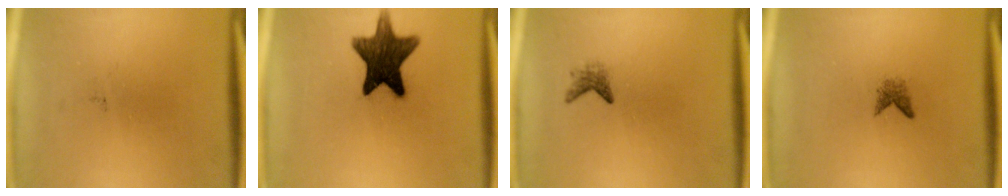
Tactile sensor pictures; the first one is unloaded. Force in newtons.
{"total": 12.5}
{"total": 1.5}
{"total": 1.3}